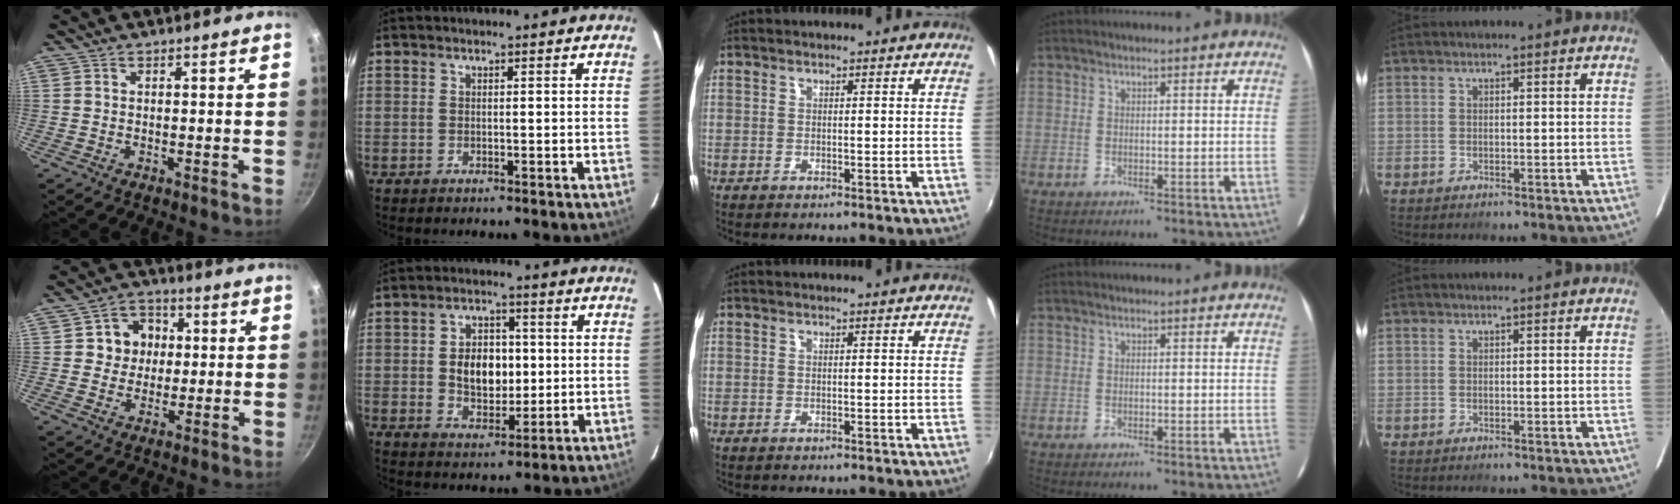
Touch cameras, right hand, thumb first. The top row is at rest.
{"thumb": {"total": 7.6, "force": [1.0, 6.9, 2.9], "torque": [-0.002, 0.006, 0.005]}, "index": {"total": 8.8, "force": [0.3, 6.0, 6.5], "torque": [-0.119, 0.012, 0.014]}}